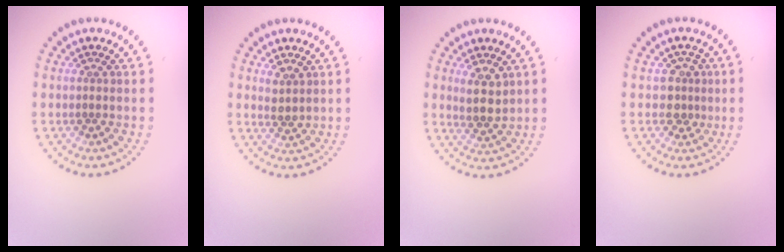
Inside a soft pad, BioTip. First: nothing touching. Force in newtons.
{"total": 1.5, "press": 1.3, "slide": 0.8}
{"total": 2.7, "press": 2.4, "slide": 1.3}
{"total": 2.1, "press": 1.7, "slide": 1.2}